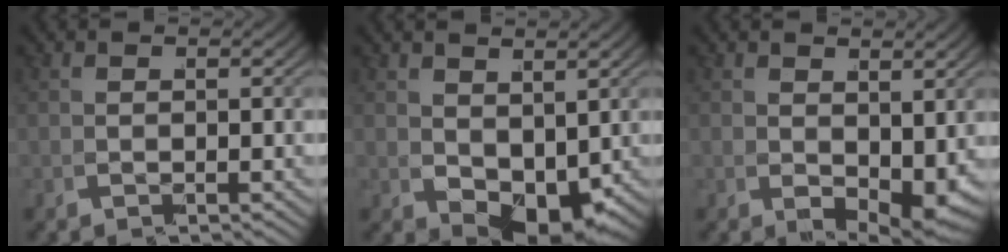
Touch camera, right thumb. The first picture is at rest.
{"total": 4.6, "force": [-0.3, 3.0, 3.5], "torque": [-0.067, -0.018, 0.005]}
{"total": 2.3, "force": [0.4, 0.8, 2.1], "torque": [-0.035, -0.014, 0.018]}